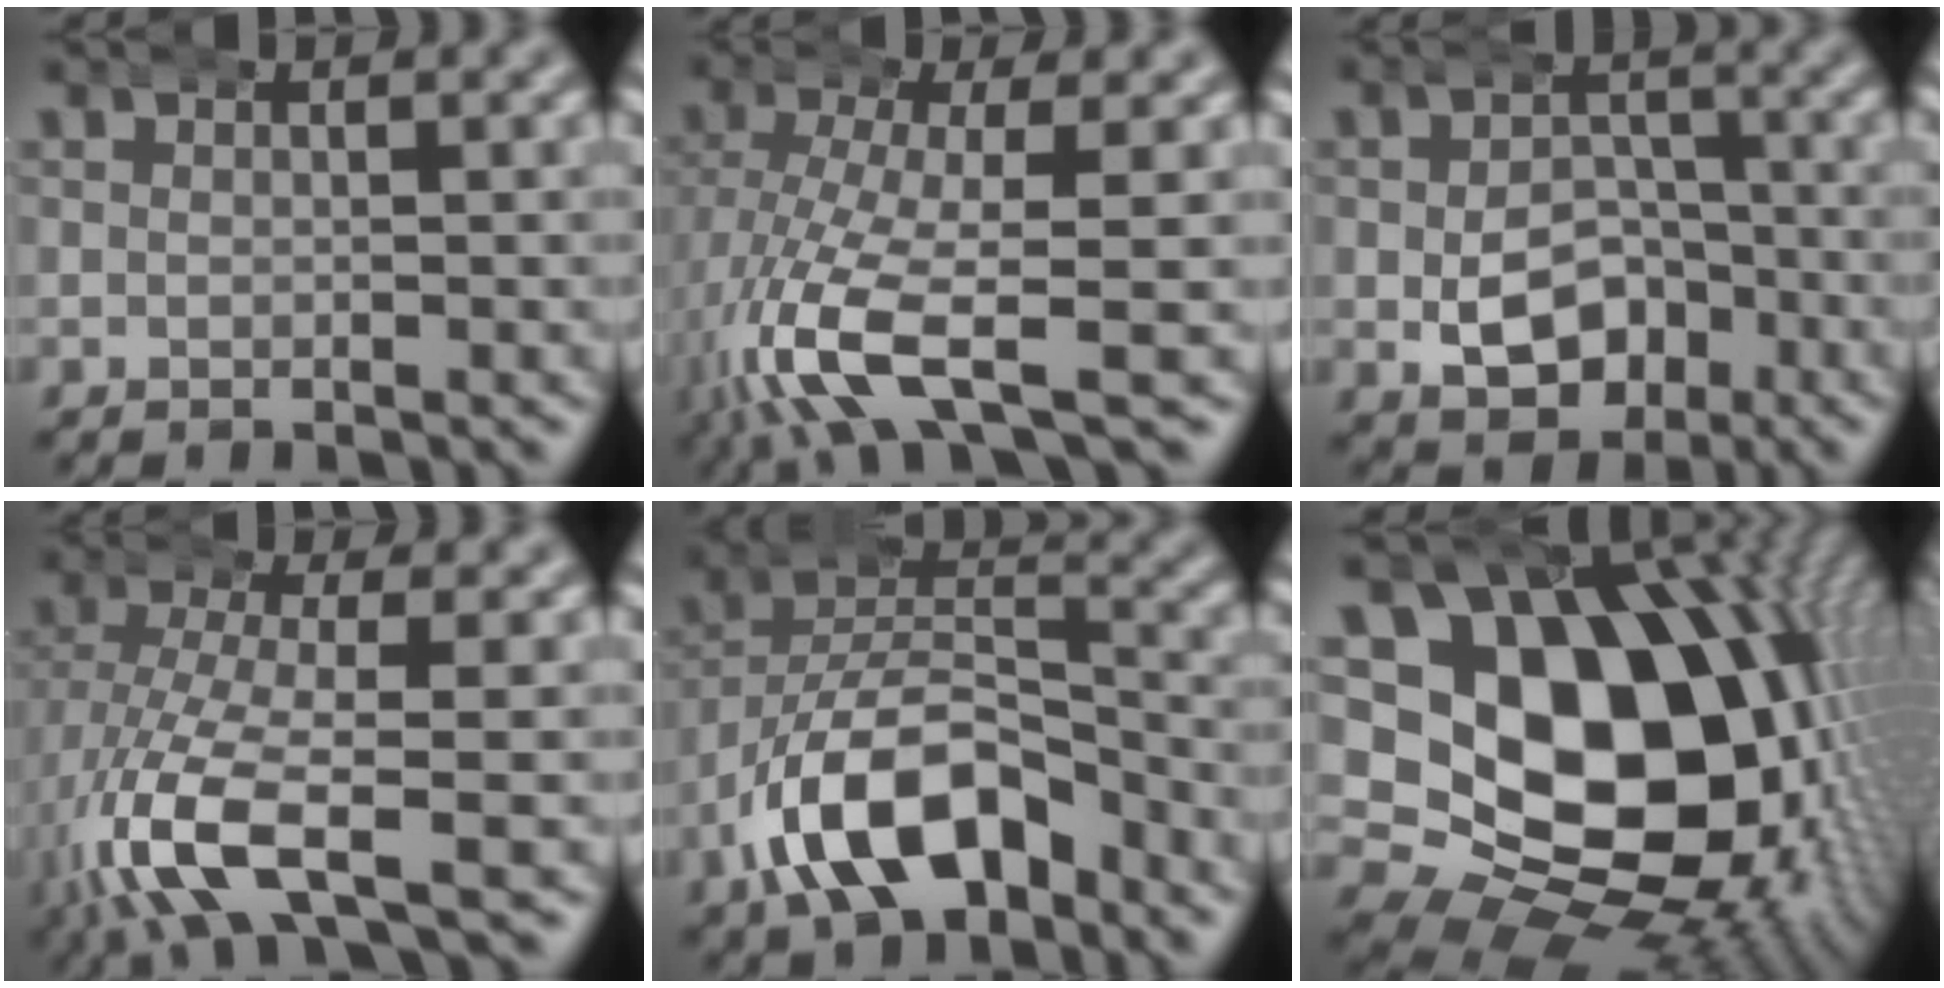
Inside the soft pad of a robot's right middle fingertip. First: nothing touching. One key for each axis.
{"total": 6.6, "fx": -2.1, "fy": 1.9, "fz": 6.0, "tx": -0.129, "ty": -0.027, "tz": -0.027}
{"total": 6.1, "fx": -2.2, "fy": 4.7, "fz": 3.2, "tx": -0.031, "ty": -0.019, "tz": -0.035}
{"total": 6.7, "fx": -2.0, "fy": 2.4, "fz": 5.9, "tx": -0.136, "ty": -0.026, "tz": -0.026}
{"total": 9.3, "fx": -3.9, "fy": 5.4, "fz": 6.5, "tx": -0.114, "ty": -0.017, "tz": -0.067}
{"total": 29.0, "fx": -1.0, "fy": 21.4, "fz": 19.6, "tx": -0.357, "ty": -0.074, "tz": -0.002}